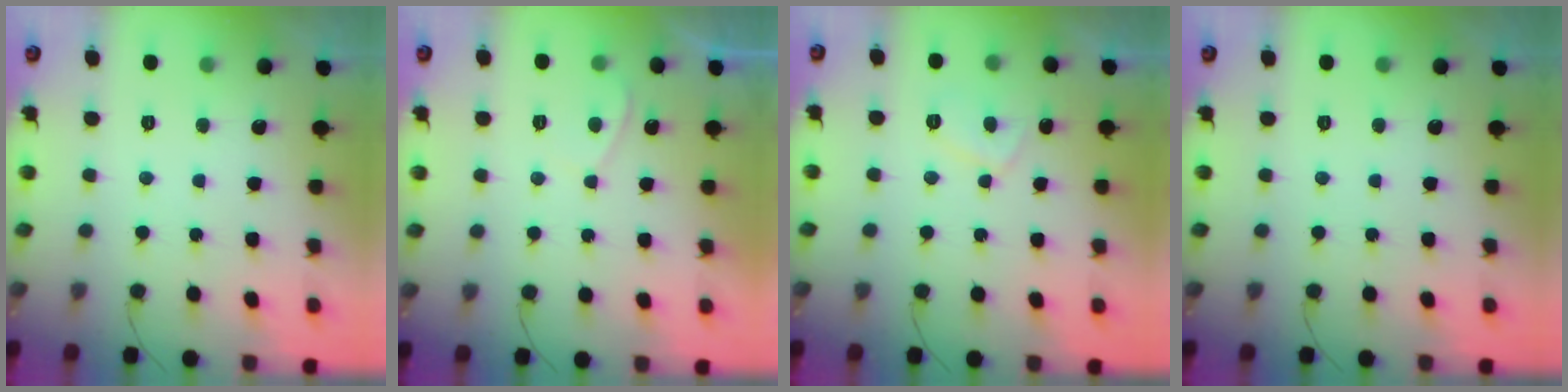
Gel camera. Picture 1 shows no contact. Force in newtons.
{"total": 0.7, "press": 0.5, "slide": 0.4}
{"total": 2.8, "press": 2.7, "slide": 0.9}
{"total": 0.0}